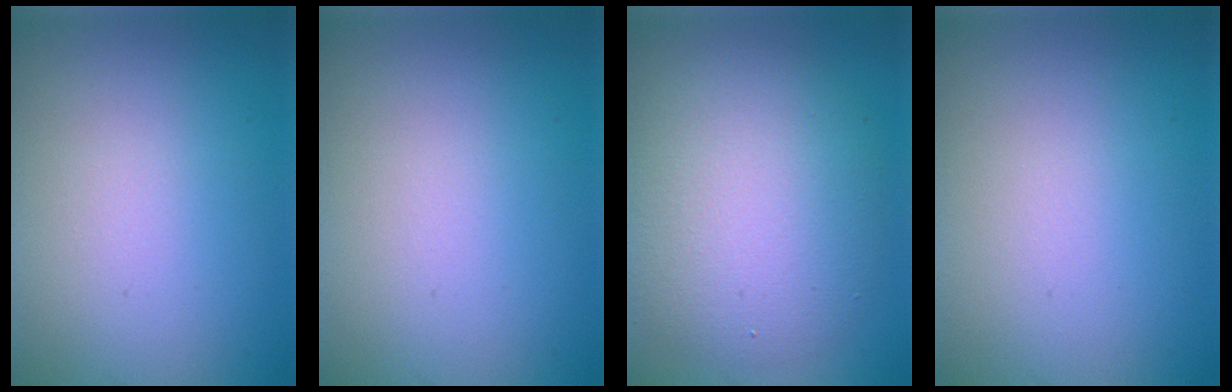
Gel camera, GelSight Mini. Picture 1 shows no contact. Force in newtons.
{"total": 0.0}
{"total": 7.7, "press": 7.7, "slide": 0.7}
{"total": 0.0}